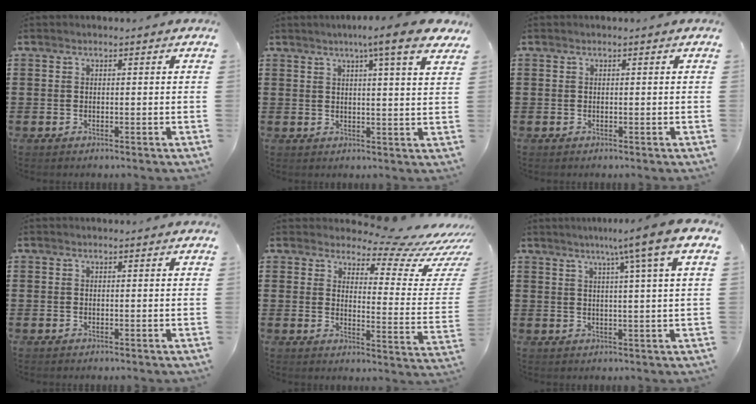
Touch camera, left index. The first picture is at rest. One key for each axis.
{"total": 6.8, "fx": 4.8, "fy": -0.3, "fz": 4.8, "tx": -0.082, "ty": -0.016, "tz": 0.076}
{"total": 0.0}
{"total": 0.0}
{"total": 8.2, "fx": 7.2, "fy": 1.1, "fz": 3.7, "tx": -0.065, "ty": -0.064, "tz": 0.118}
{"total": 7.0, "fx": 3.9, "fy": -1.4, "fz": 5.7, "tx": -0.103, "ty": -0.012, "tz": 0.056}